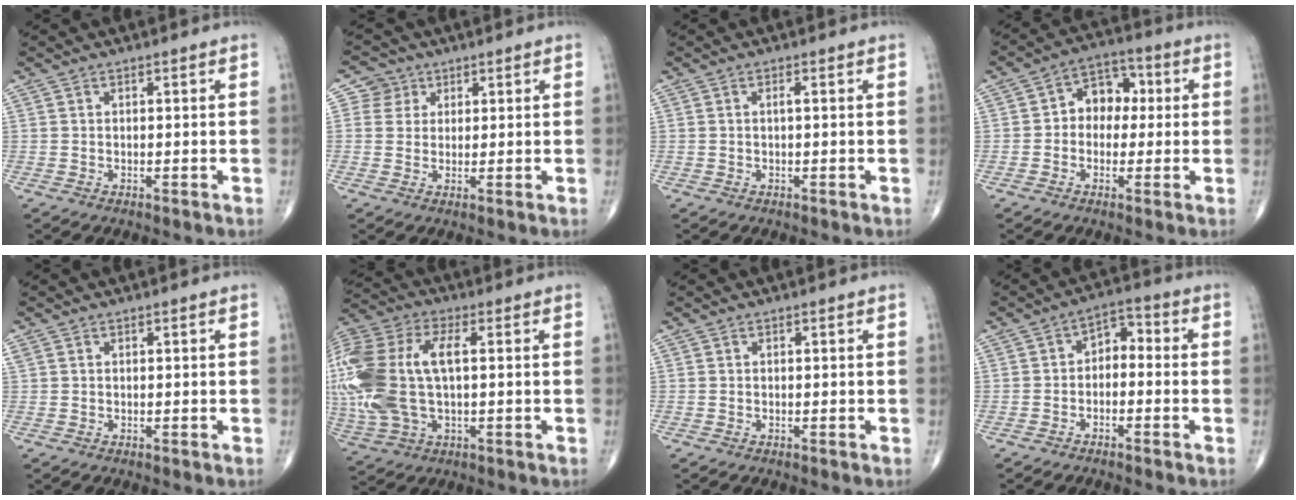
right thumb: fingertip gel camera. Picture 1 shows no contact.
{"total": 3.9, "force": [1.5, 3.6, -0.1], "torque": [0.026, -0.002, 0.019]}
{"total": 0.6, "force": [0.0, 0.0, 0.6], "torque": [-0.014, -0.001, -0.001]}
{"total": 8.2, "force": [0.5, 6.3, 5.2], "torque": [-0.039, 0.028, -0.004]}
{"total": 0.9, "force": [0.4, 0.7, 0.4], "torque": [-0.013, 0.013, 0.012]}
{"total": 22.5, "force": [1.6, 11.9, 19.0], "torque": [-0.471, 0.015, 0.032]}
{"total": 0.0}
{"total": 4.9, "force": [-1.0, 3.2, 3.5], "torque": [-0.036, 0.035, -0.031]}